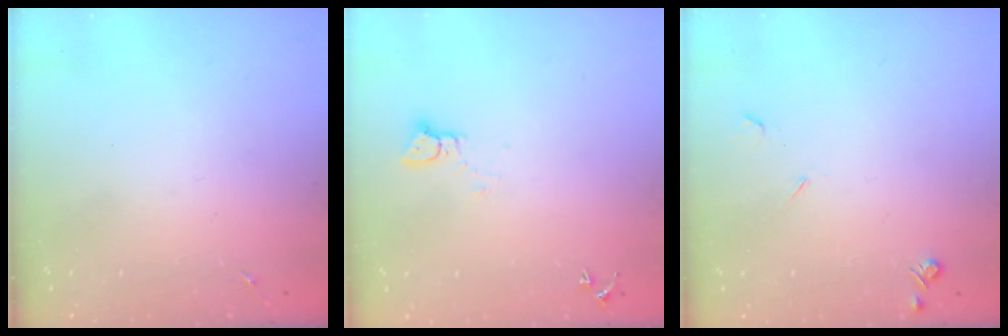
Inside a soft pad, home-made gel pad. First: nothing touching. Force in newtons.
{"total": 2.1, "press": 2.1, "slide": 0.2}
{"total": 4.0, "press": 3.9, "slide": 0.7}